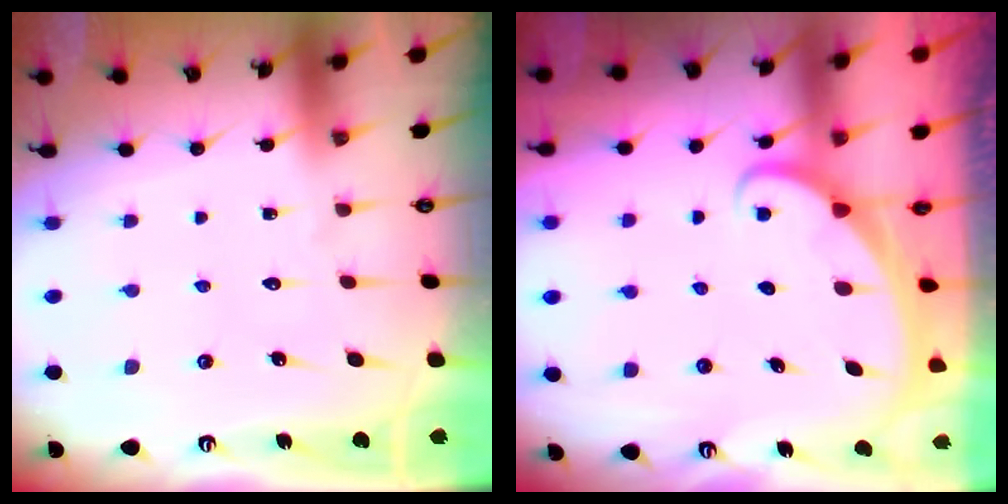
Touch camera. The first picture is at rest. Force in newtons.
{"total": 1.8, "press": 1.8, "slide": 0.1}